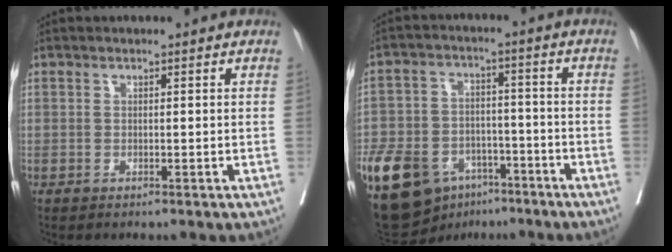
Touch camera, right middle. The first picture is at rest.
{"total": 19.3, "force": [-11.0, 12.0, 10.4], "torque": [-0.242, 0.003, -0.178]}